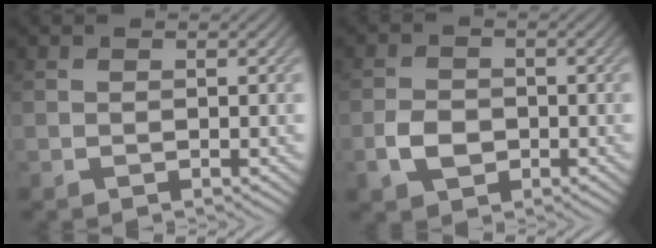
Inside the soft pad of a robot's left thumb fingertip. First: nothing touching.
{"total": 3.5, "force": [-1.2, 2.5, 2.1], "torque": [-0.047, -0.003, -0.027]}